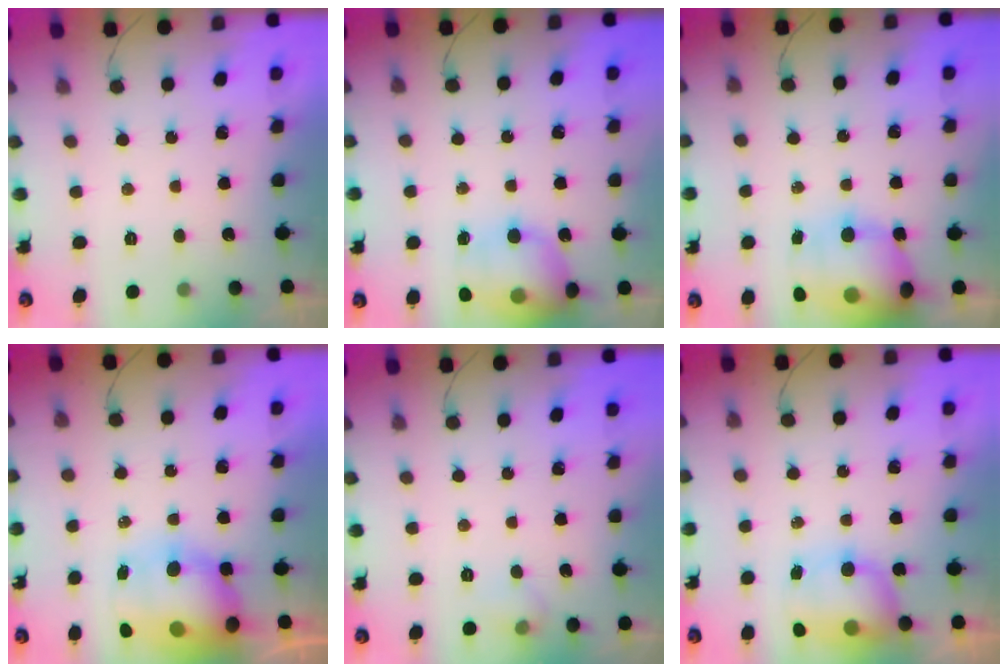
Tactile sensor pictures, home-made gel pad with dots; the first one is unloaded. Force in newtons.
{"total": 17.6, "press": 17.4, "slide": 2.7}
{"total": 16.9, "press": 16.4, "slide": 3.9}
{"total": 17.1, "press": 15.0, "slide": 8.2}
{"total": 5.4, "press": 5.1, "slide": 1.7}
{"total": 8.2, "press": 7.9, "slide": 2.0}